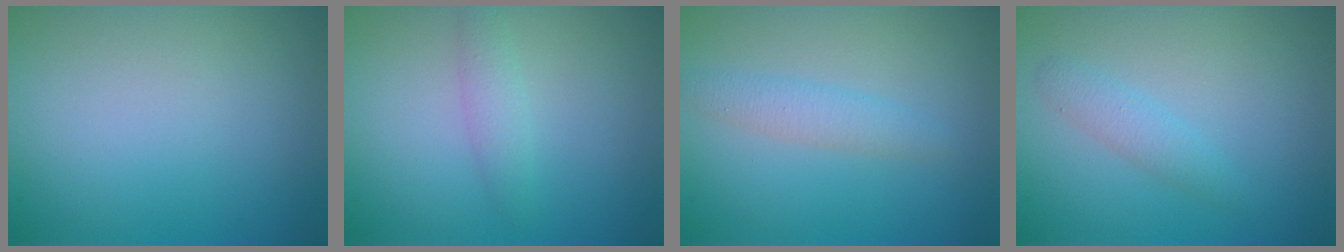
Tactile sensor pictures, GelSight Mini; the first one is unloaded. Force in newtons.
{"total": 1.5, "press": 1.5, "slide": 0.0}
{"total": 1.9, "press": 1.9, "slide": 0.1}
{"total": 1.6, "press": 1.6, "slide": 0.1}